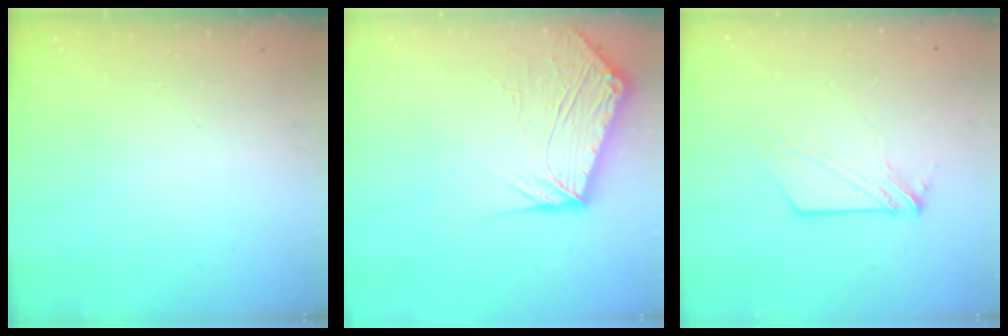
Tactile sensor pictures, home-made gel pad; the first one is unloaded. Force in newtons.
{"total": 11.2, "press": 11.1, "slide": 1.4}
{"total": 7.4, "press": 7.4, "slide": 0.5}